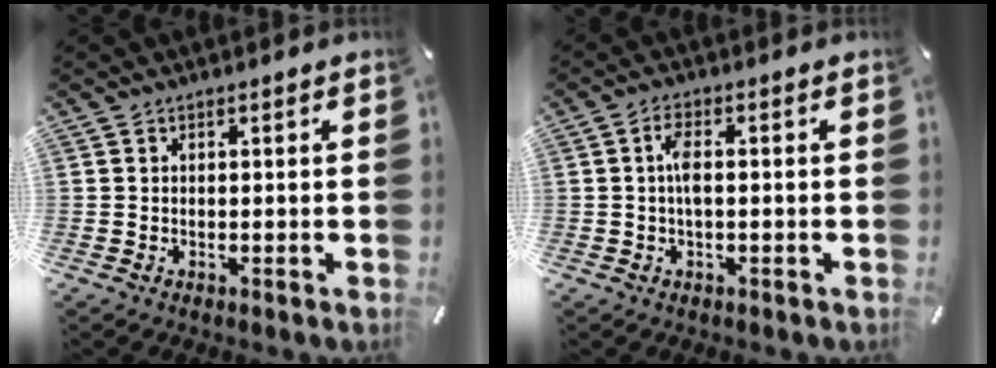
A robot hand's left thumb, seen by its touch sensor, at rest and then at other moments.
{"total": 3.8, "force": [0.0, 1.4, 3.6], "torque": [-0.075, 0.002, -0.003]}